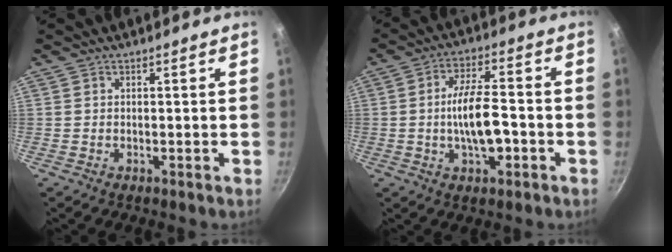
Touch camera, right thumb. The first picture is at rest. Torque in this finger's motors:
{"motor_torque": [2.30, 2.13, 1.78, -0.97, 0.63]}